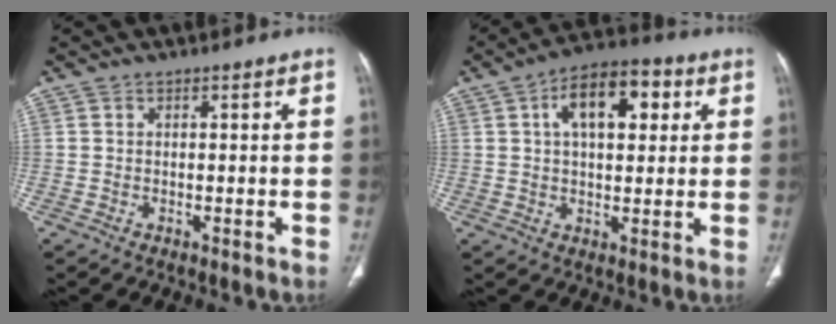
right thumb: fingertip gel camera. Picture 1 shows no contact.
{"total": 12.6, "force": [3.9, 6.6, 10.0], "torque": [-0.133, 0.015, 0.056]}